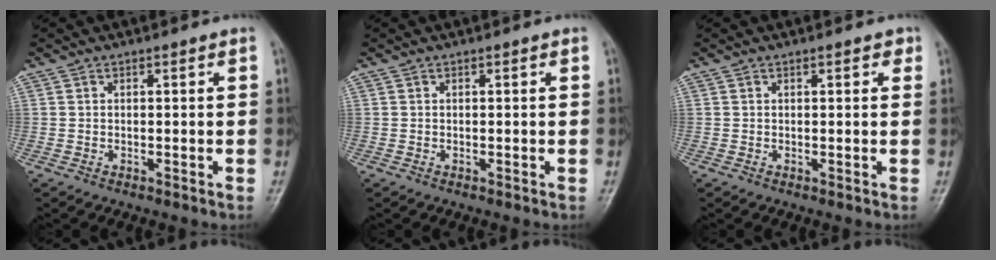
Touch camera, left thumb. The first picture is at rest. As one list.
[{"total": 0.0}, {"total": 1.4, "force": [0.7, 0.7, 1.0], "torque": [-0.005, 0.000, 0.007]}]